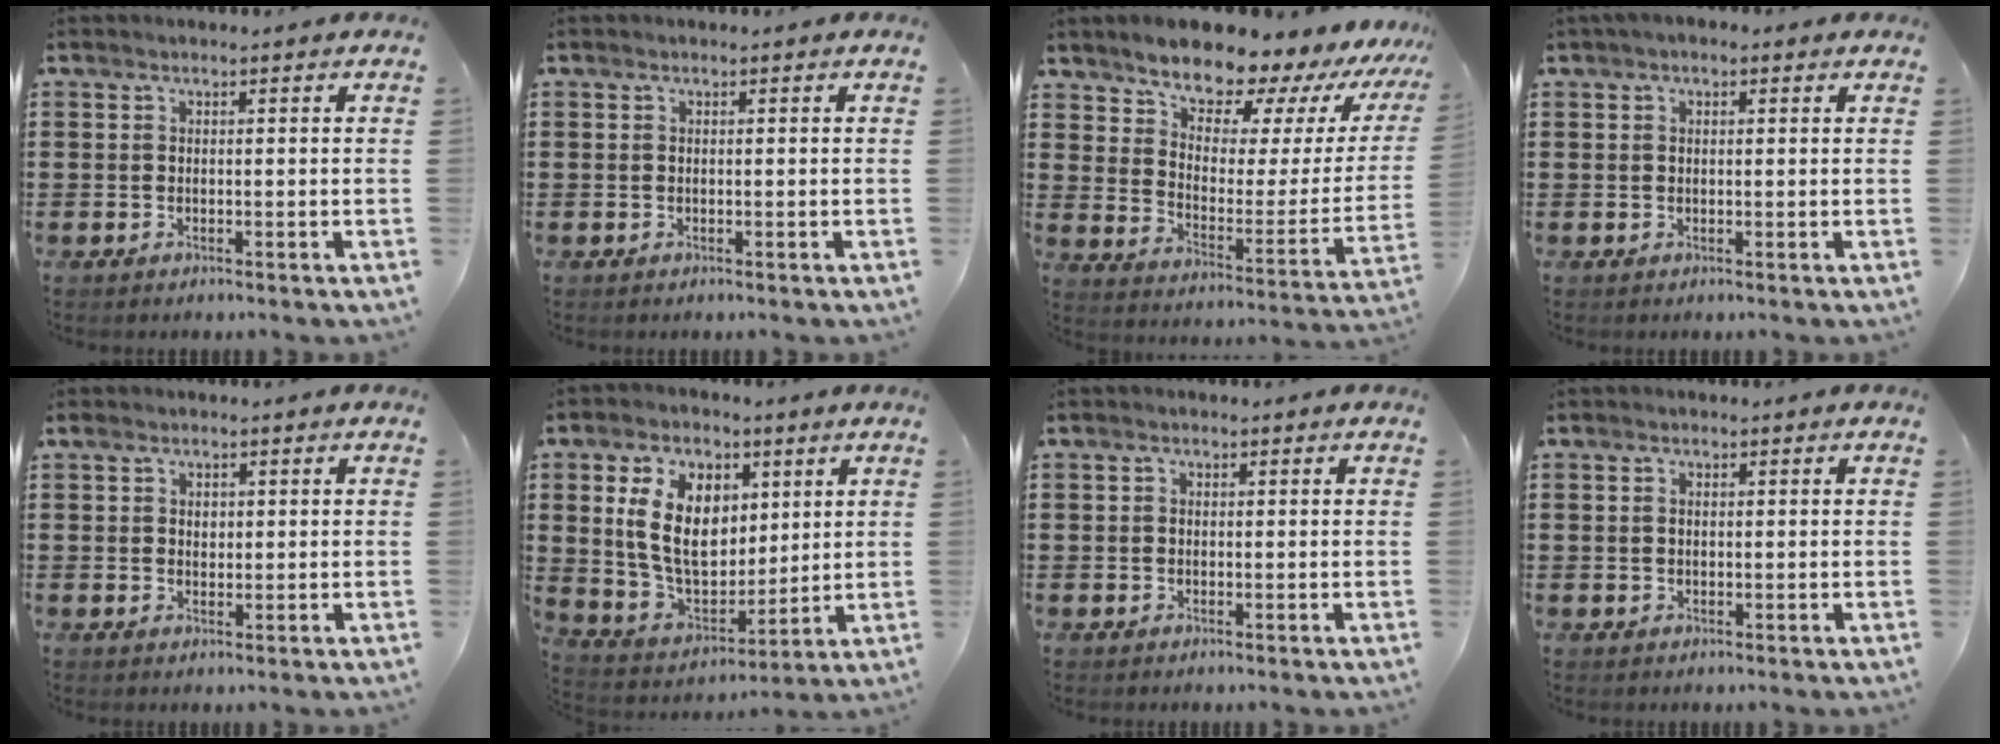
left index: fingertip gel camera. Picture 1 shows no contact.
{"total": 0.0}
{"total": 10.6, "force": [9.8, 3.1, 2.6], "torque": [-0.074, -0.085, 0.167]}
{"total": 1.4, "force": [0.4, 1.0, 0.8], "torque": [-0.019, 0.008, 0.007]}
{"total": 1.4, "force": [0.4, 1.1, 0.9], "torque": [-0.011, 0.005, 0.005]}
{"total": 12.0, "force": [4.0, 7.9, 8.1], "torque": [-0.196, 0.009, 0.073]}
{"total": 0.9, "force": [0.0, 0.9, 0.1], "torque": [-0.007, 0.006, -0.001]}
{"total": 1.1, "force": [0.2, 0.8, 0.7], "torque": [-0.017, 0.007, 0.003]}